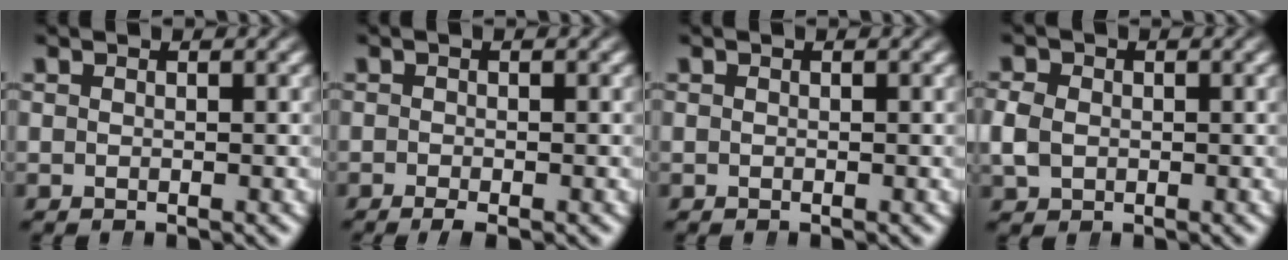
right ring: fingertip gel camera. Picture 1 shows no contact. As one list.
[{"total": 1.5, "force": [-0.9, 0.3, 1.1], "torque": [-0.014, 0.003, -0.017]}, {"total": 0.0}, {"total": 2.1, "force": [-0.3, 1.8, 1.1], "torque": [-0.031, -0.006, 0.003]}]